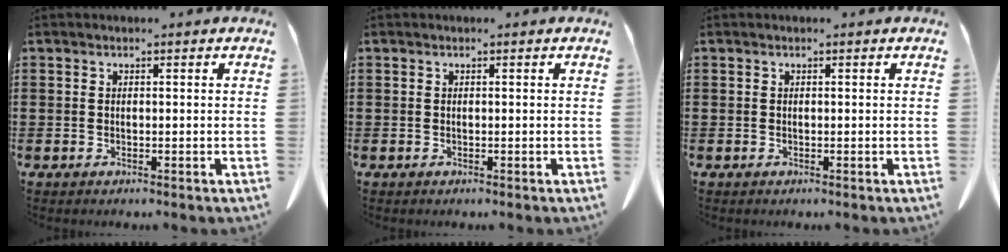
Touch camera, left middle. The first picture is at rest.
{"total": 0.0}
{"total": 0.0}